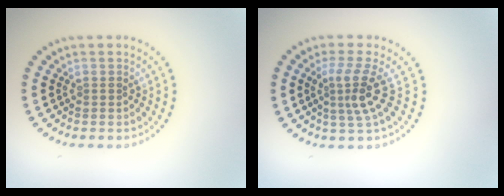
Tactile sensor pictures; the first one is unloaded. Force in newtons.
{"total": 3.2, "press": 2.2, "slide": 2.3}